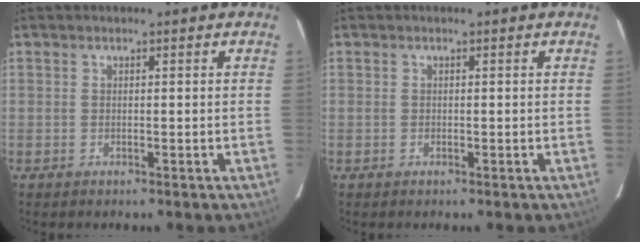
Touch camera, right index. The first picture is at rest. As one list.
[{"total": 0.0}]